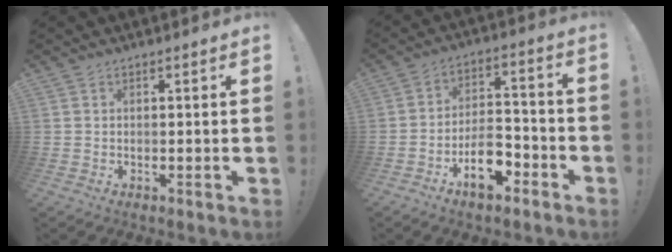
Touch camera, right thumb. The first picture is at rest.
{"total": 12.2, "force": [-7.2, 6.4, 7.6], "torque": [-0.113, 0.065, -0.117]}